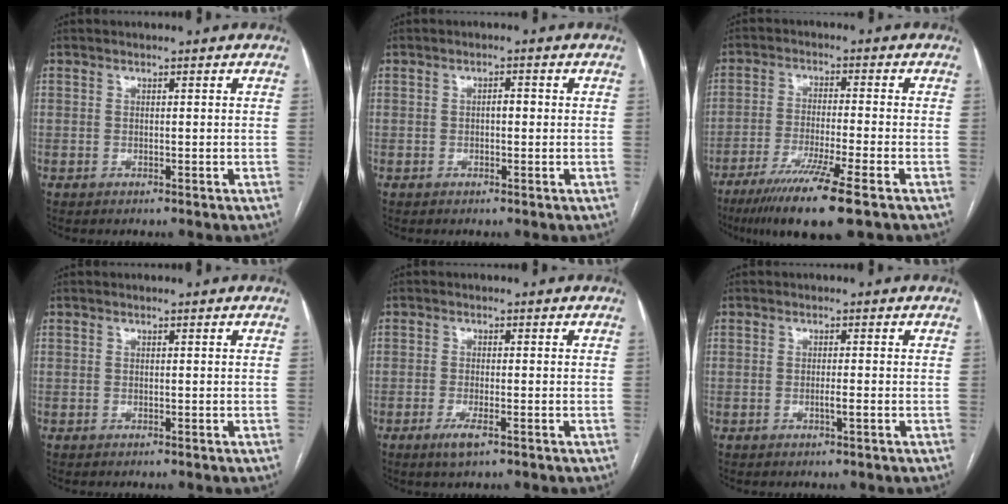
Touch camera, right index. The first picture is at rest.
{"total": 1.4, "force": [-0.1, 0.6, 1.3], "torque": [-0.016, 0.004, -0.002]}
{"total": 11.6, "force": [-7.5, -0.6, 8.9], "torque": [-0.155, -0.033, -0.123]}
{"total": 0.0}
{"total": 2.8, "force": [-1.6, 0.4, 2.3], "torque": [-0.048, -0.006, -0.029]}
{"total": 1.4, "force": [-0.5, -0.1, 1.3], "torque": [-0.025, -0.003, -0.008]}